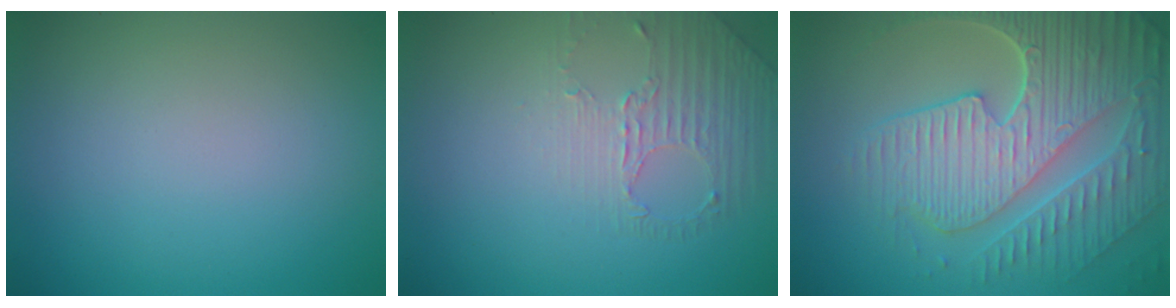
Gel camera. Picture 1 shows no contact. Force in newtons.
{"total": 1.6, "press": 1.0, "slide": 1.2}
{"total": 8.8, "press": 6.4, "slide": 6.1}